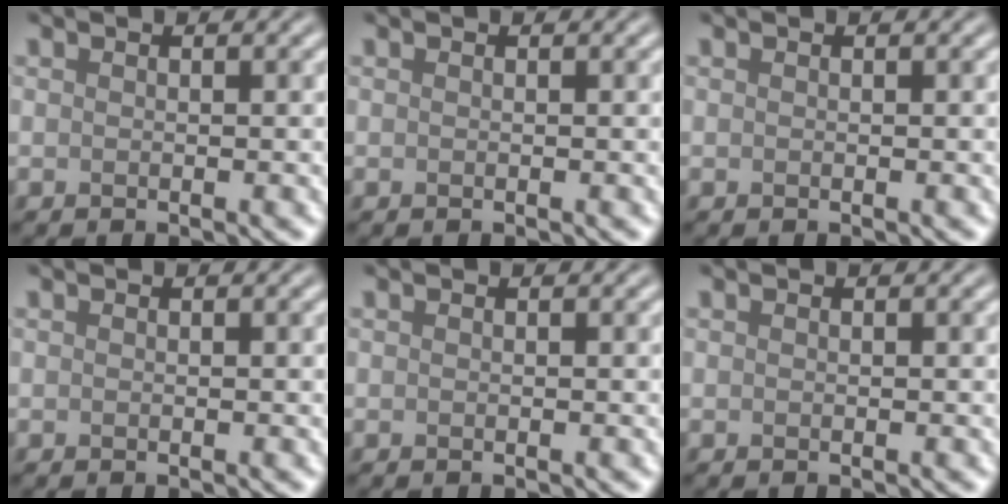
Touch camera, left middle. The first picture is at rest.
{"total": 0.0}
{"total": 0.0}
{"total": 0.0}
{"total": 0.0}
{"total": 0.0}